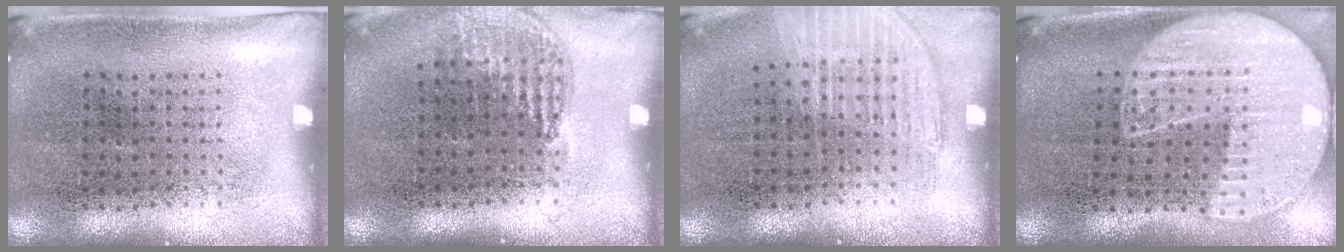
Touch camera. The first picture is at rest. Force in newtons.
{"total": 1.0, "press": 0.9, "slide": 0.5}
{"total": 1.2, "press": 1.1, "slide": 0.4}
{"total": 2.2, "press": 1.9, "slide": 1.1}